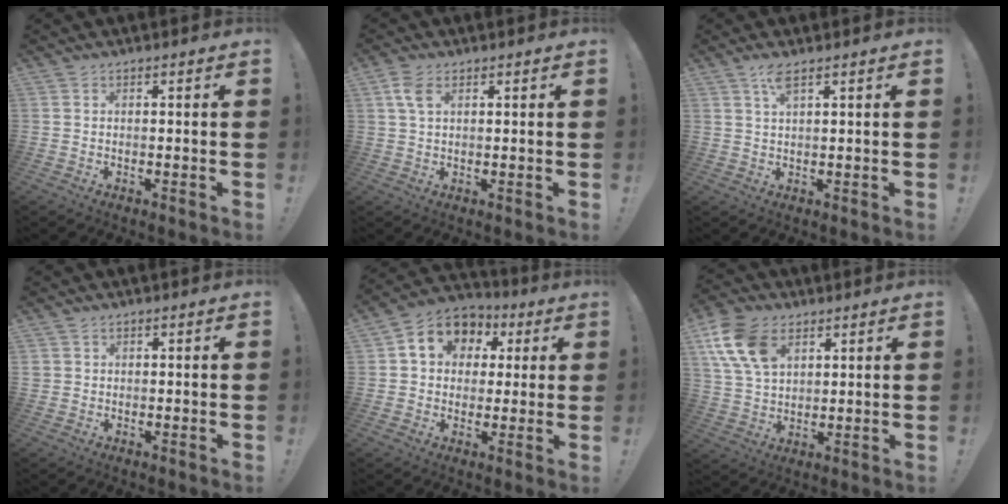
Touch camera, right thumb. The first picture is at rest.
{"total": 4.6, "force": [1.9, 2.4, 3.4], "torque": [-0.067, 0.001, 0.037]}
{"total": 3.5, "force": [2.0, 0.6, 2.8], "torque": [-0.056, -0.002, 0.035]}
{"total": 1.7, "force": [0.7, 1.5, 0.1], "torque": [0.004, -0.001, 0.013]}
{"total": 11.0, "force": [3.6, 9.0, 5.1], "torque": [-0.075, -0.009, 0.071]}
{"total": 14.7, "force": [6.8, 9.9, 8.6], "torque": [-0.163, -0.023, 0.134]}